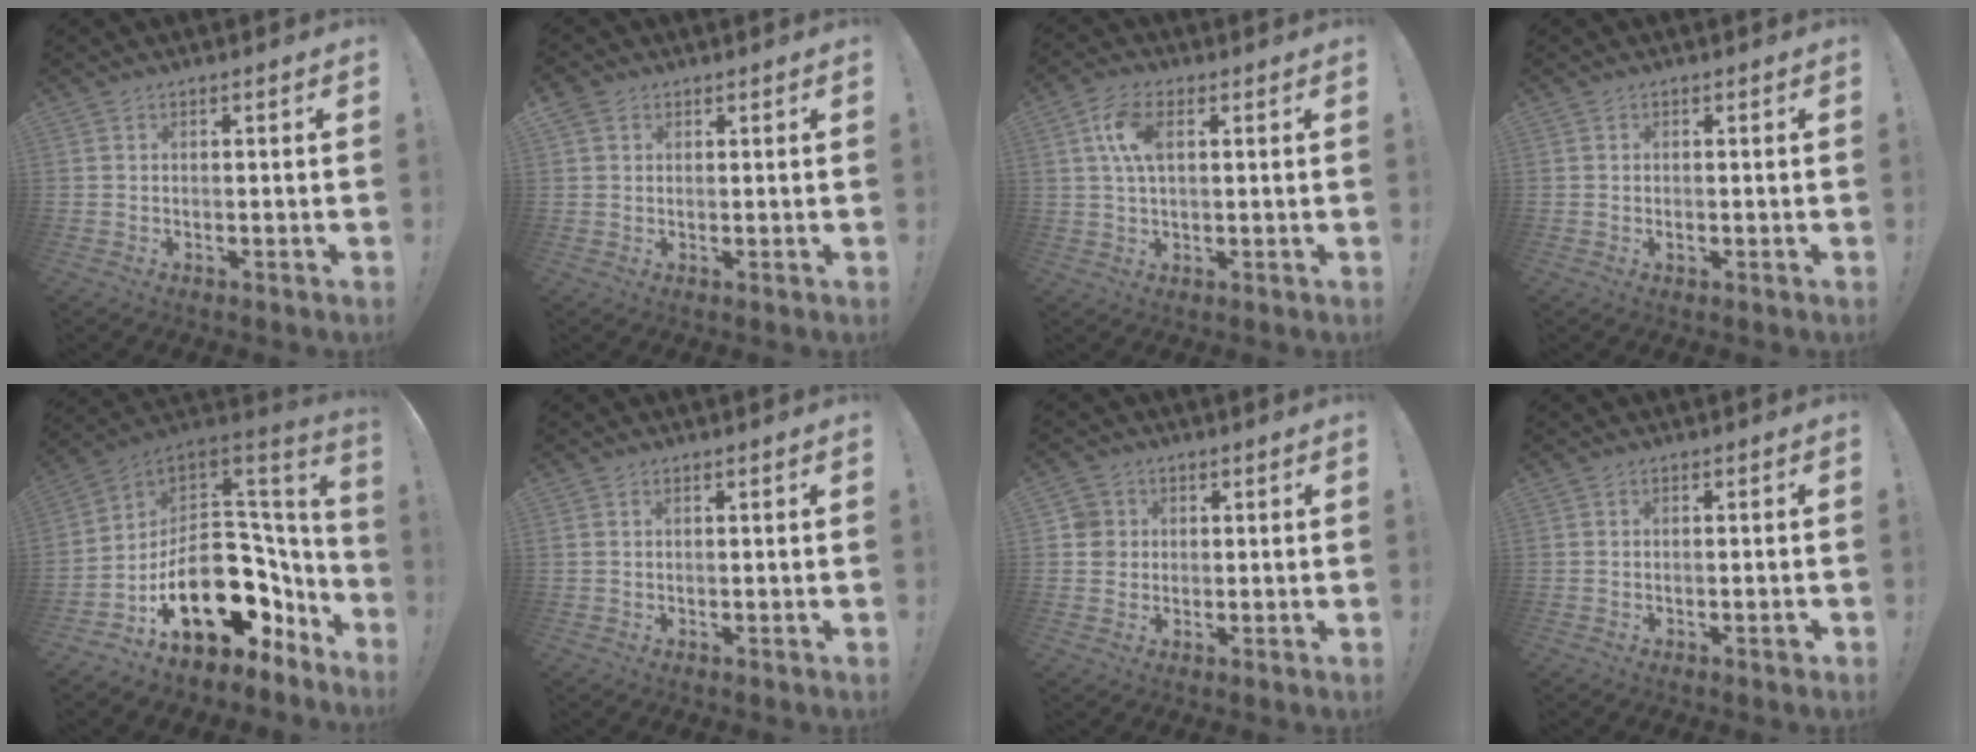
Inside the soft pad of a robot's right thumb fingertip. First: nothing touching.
{"total": 3.3, "force": [1.9, 2.5, 1.0], "torque": [-0.015, -0.003, 0.038]}
{"total": 8.2, "force": [2.0, 4.6, 6.5], "torque": [-0.131, 0.005, 0.036]}
{"total": 0.6, "force": [-0.3, 0.4, 0.3], "torque": [-0.001, 0.000, -0.006]}
{"total": 25.6, "force": [-6.0, 17.0, 18.1], "torque": [-0.274, 0.013, -0.061]}
{"total": 0.6, "force": [0.4, 0.2, 0.4], "torque": [-0.009, 0.000, 0.007]}
{"total": 4.6, "force": [0.8, 4.4, 0.9], "torque": [-0.018, 0.004, 0.015]}
{"total": 1.2, "force": [-0.8, 0.2, 0.9], "torque": [-0.020, 0.006, -0.011]}